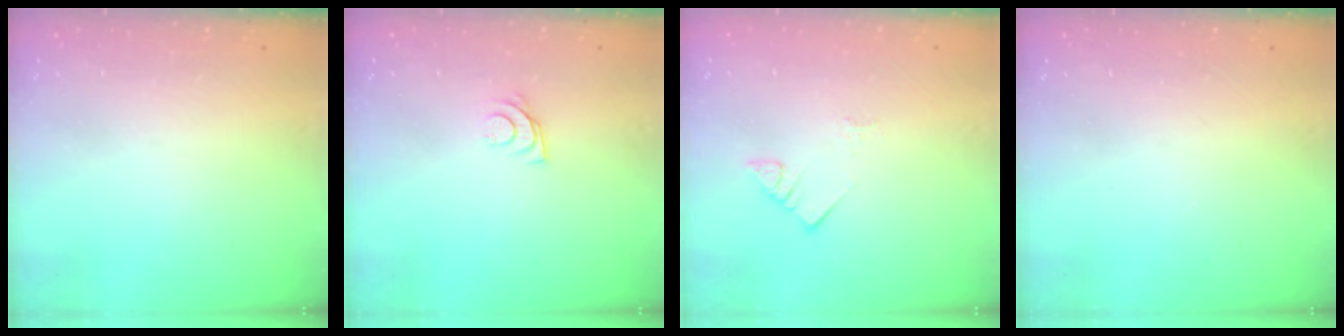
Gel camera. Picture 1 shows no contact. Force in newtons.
{"total": 5.7, "press": 5.7, "slide": 0.5}
{"total": 3.6, "press": 3.6, "slide": 0.6}
{"total": 2.5, "press": 2.4, "slide": 0.4}